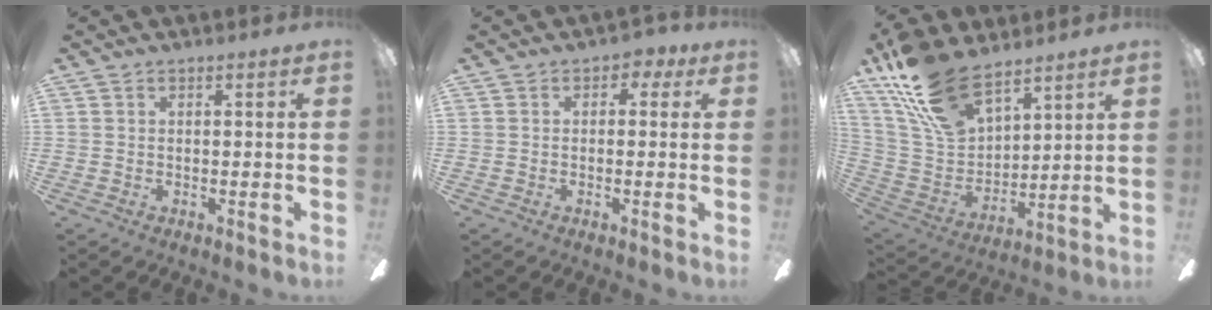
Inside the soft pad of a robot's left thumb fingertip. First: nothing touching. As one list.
[{"total": 2.4, "force": [-0.3, 2.0, 1.3], "torque": [-0.018, 0.009, -0.007]}, {"total": 20.1, "force": [14.3, 9.8, 10.2], "torque": [-0.217, -0.071, 0.265]}]